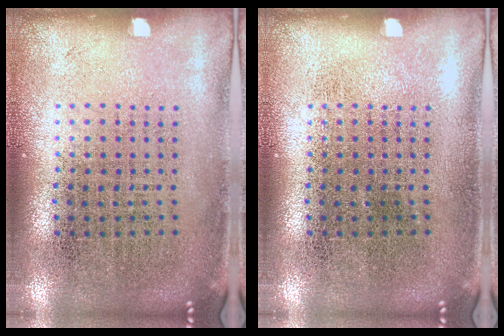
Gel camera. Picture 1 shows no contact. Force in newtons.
{"total": 0.0}